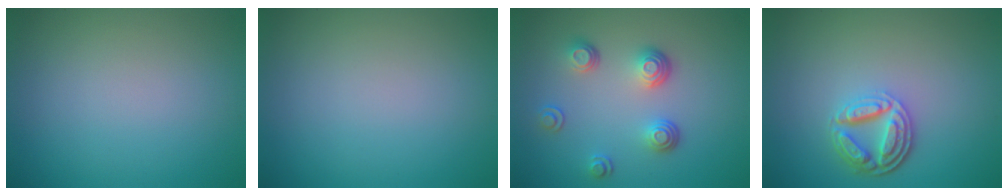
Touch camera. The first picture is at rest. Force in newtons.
{"total": 0.0}
{"total": 3.5, "press": 2.6, "slide": 2.4}
{"total": 4.1, "press": 3.2, "slide": 2.6}